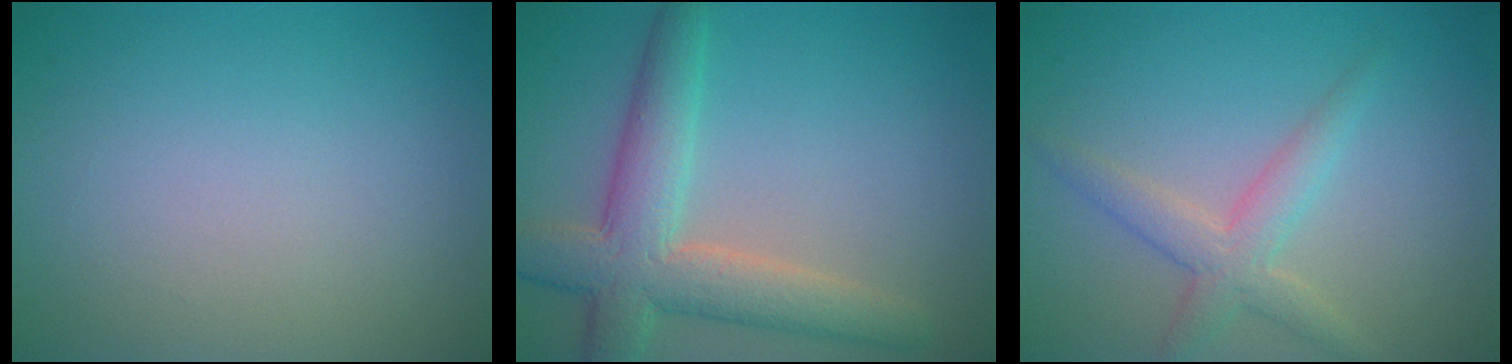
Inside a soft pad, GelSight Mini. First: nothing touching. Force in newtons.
{"total": 6.5, "press": 6.5, "slide": 0.5}
{"total": 3.0, "press": 3.0, "slide": 0.3}